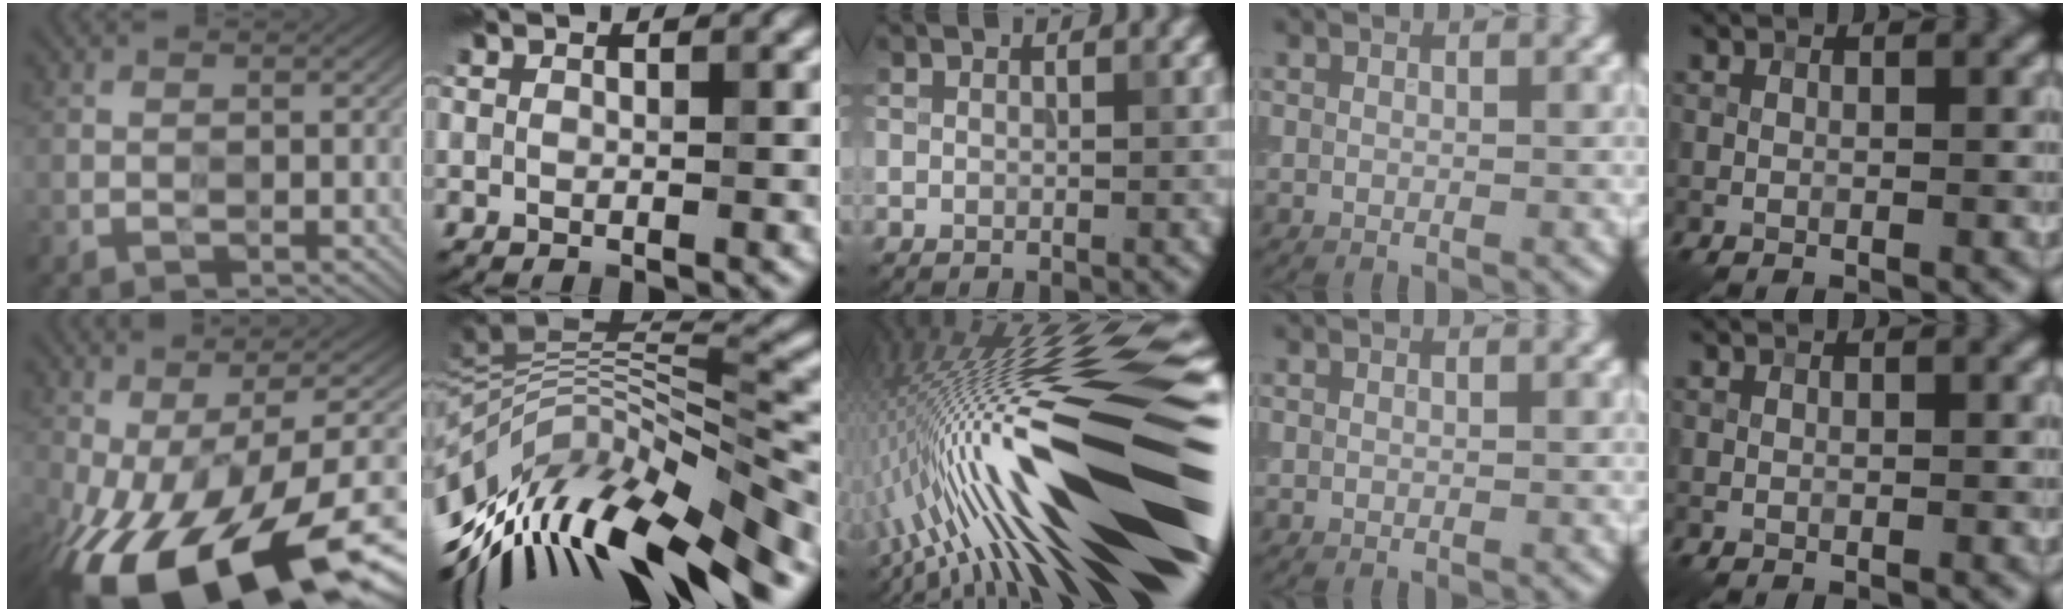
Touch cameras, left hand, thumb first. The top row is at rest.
{"thumb": {"total": 18.8, "force": [-8.9, 7.0, 14.9], "torque": [-0.277, -0.028, -0.138]}, "index": {"total": 13.9, "force": [-5.5, 3.8, 12.2], "torque": [-0.223, 0.021, -0.093]}, "middle": {"total": 19.3, "force": [-4.4, 3.7, 18.5], "torque": [-0.297, 0.036, -0.093]}}